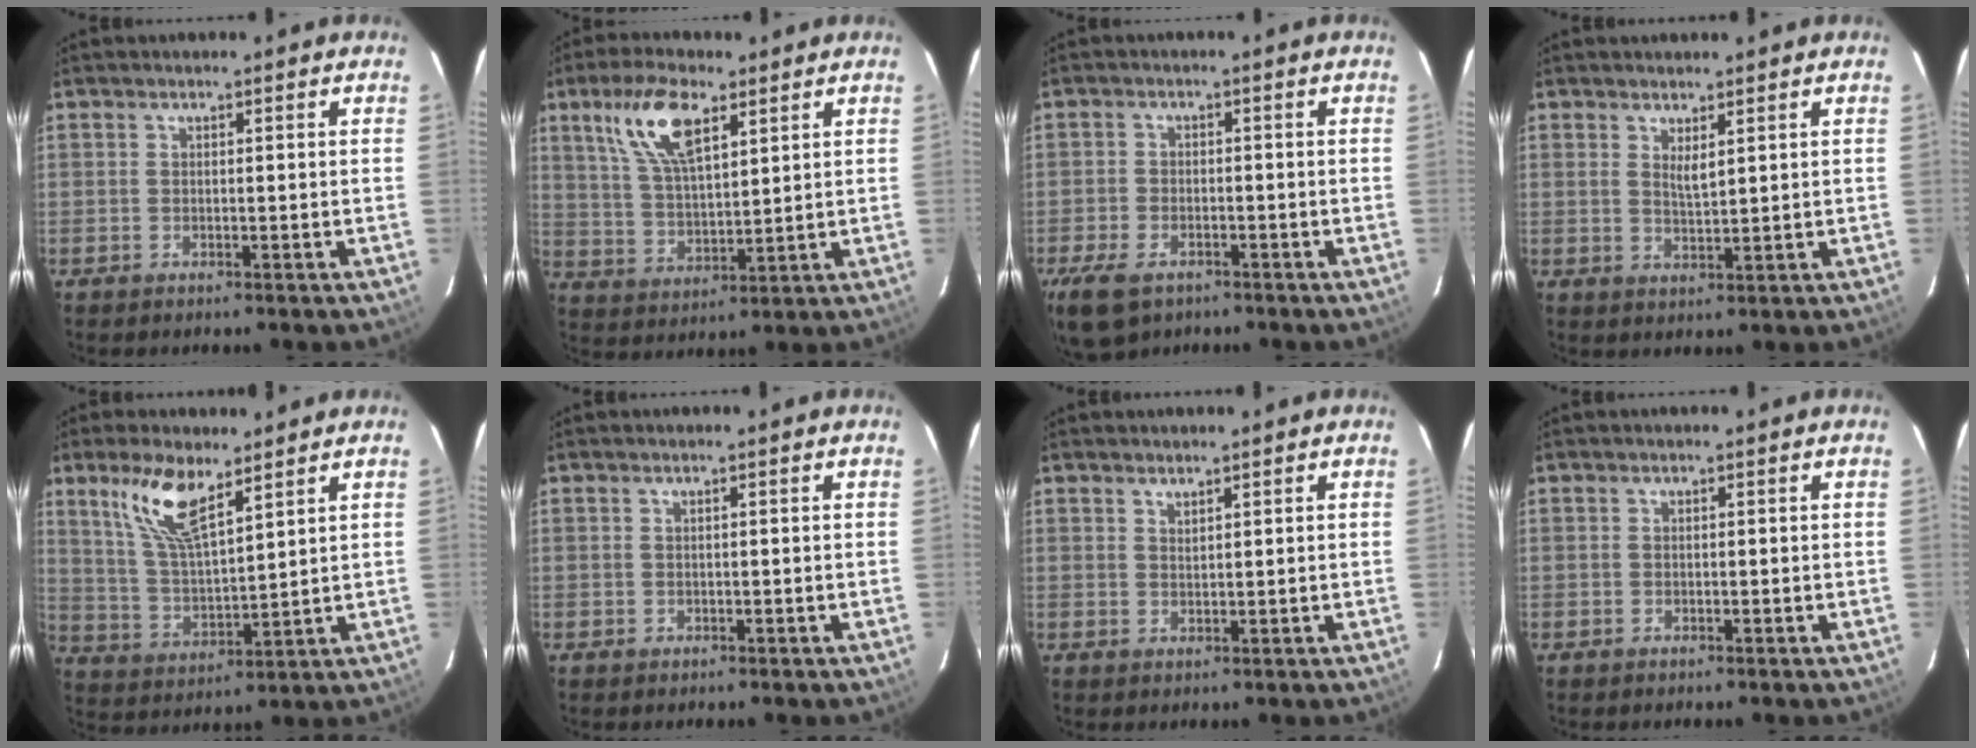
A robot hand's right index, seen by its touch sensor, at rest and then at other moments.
{"total": 12.1, "force": [6.4, 4.7, 9.0], "torque": [-0.175, 0.015, 0.129]}
{"total": 9.5, "force": [-5.9, 5.3, 5.1], "torque": [-0.135, -0.023, -0.105]}
{"total": 2.7, "force": [1.5, 0.7, 2.2], "torque": [-0.038, -0.006, 0.025]}
{"total": 11.1, "force": [7.2, 3.4, 7.8], "torque": [-0.155, 0.006, 0.149]}
{"total": 0.0}
{"total": 1.3, "force": [1.2, 0.3, 0.4], "torque": [-0.007, 0.000, 0.021]}
{"total": 0.0}